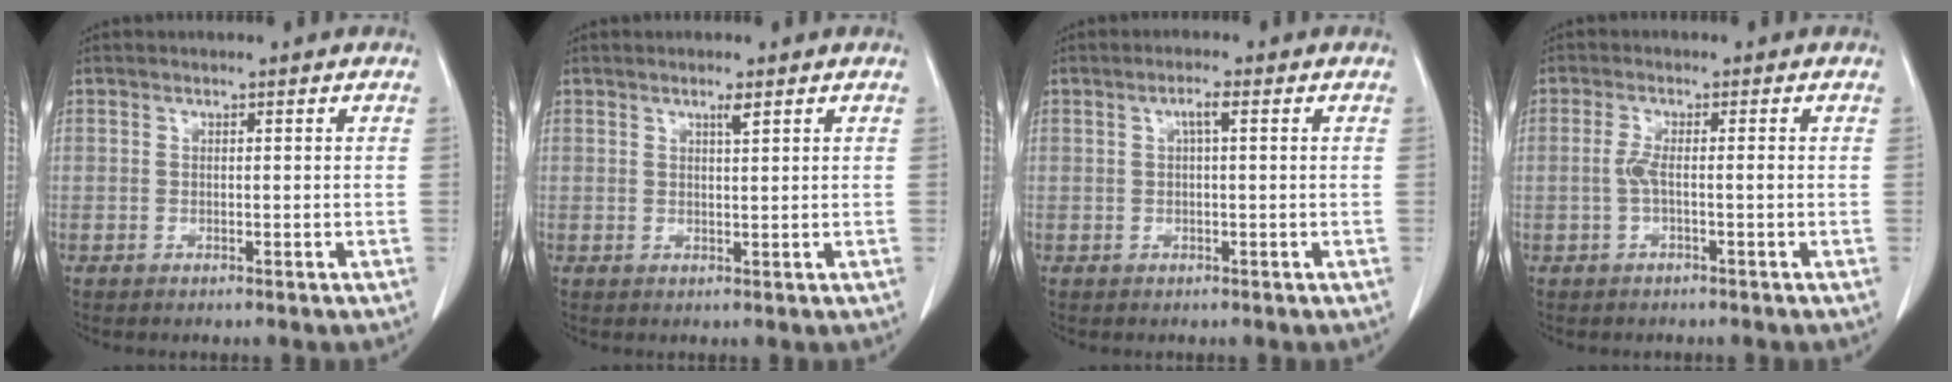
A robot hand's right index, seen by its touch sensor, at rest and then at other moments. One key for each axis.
{"total": 1.4, "fx": 0.9, "fy": 0.0, "fz": 1.1, "tx": -0.020, "ty": -0.003, "tz": 0.017}
{"total": 1.8, "fx": 0.5, "fy": 0.1, "fz": 1.7, "tx": -0.033, "ty": 0.004, "tz": 0.007}
{"total": 2.1, "fx": -0.4, "fy": 0.1, "fz": 2.0, "tx": -0.037, "ty": 0.004, "tz": -0.007}